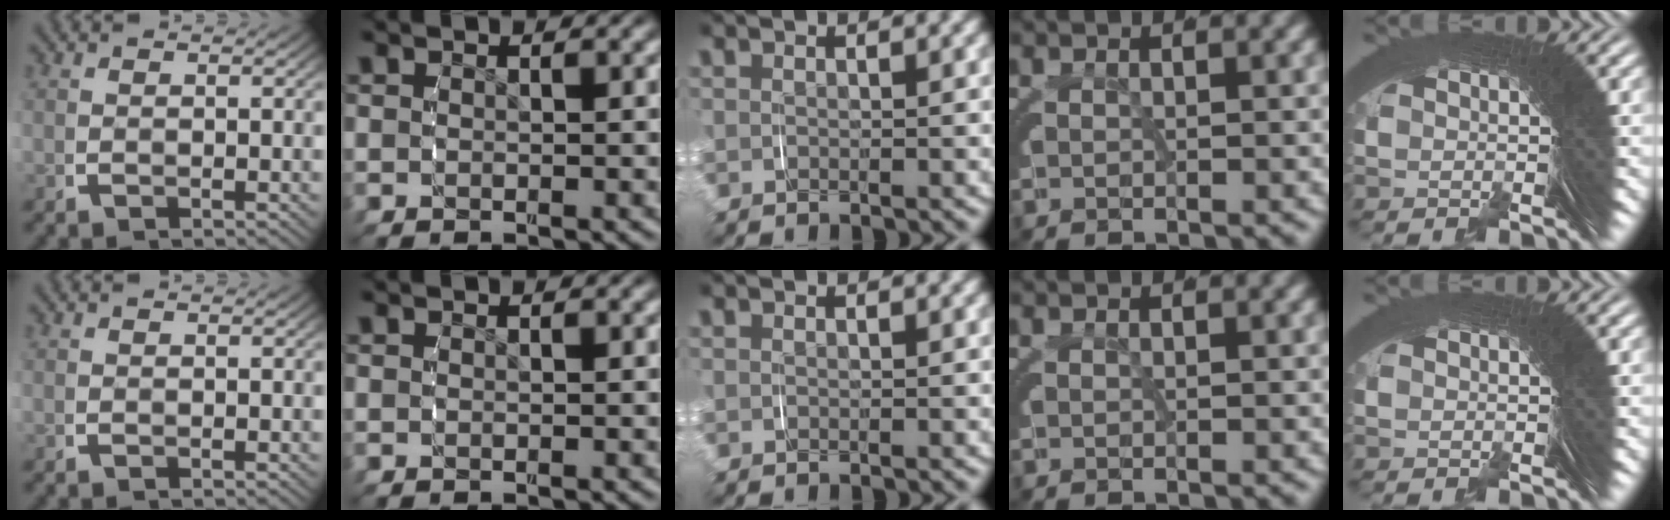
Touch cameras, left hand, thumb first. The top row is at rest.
{}